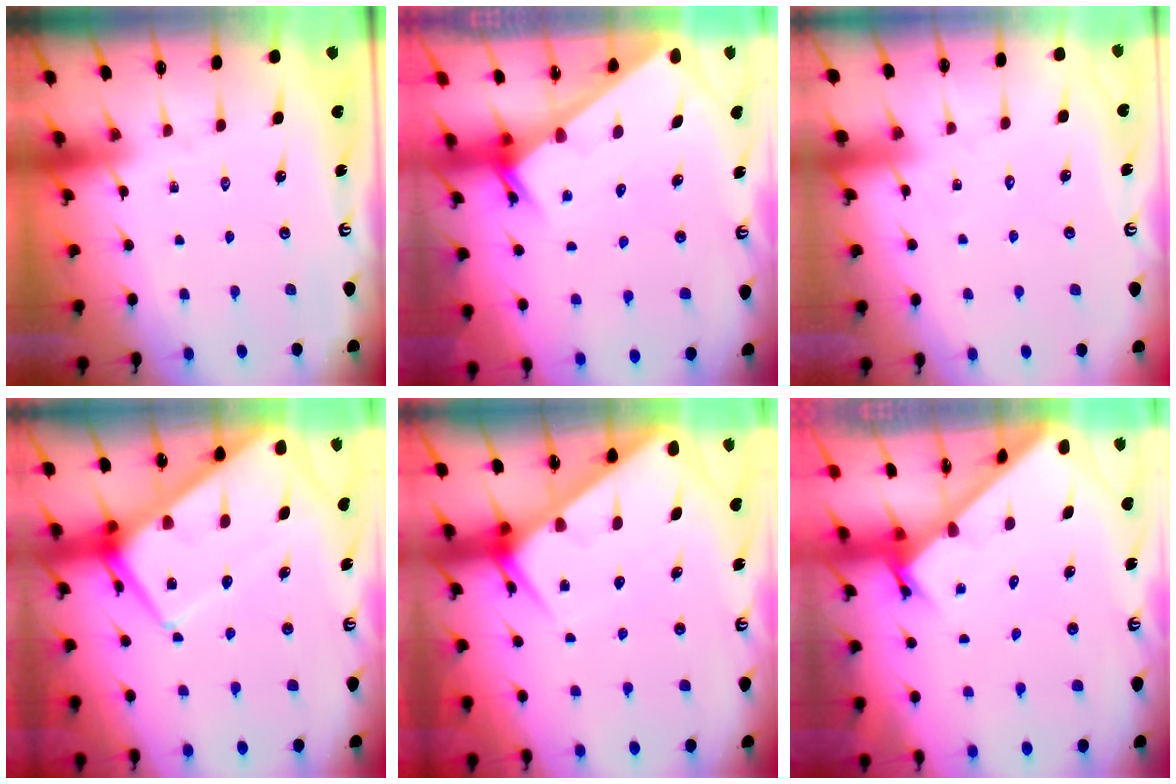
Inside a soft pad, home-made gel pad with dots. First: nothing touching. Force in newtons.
{"total": 2.2, "press": 2.2, "slide": 0.1}
{"total": 4.8, "press": 4.8, "slide": 0.3}
{"total": 13.9, "press": 13.9, "slide": 1.3}
{"total": 5.3, "press": 5.3, "slide": 0.5}
{"total": 2.7, "press": 2.7, "slide": 0.3}